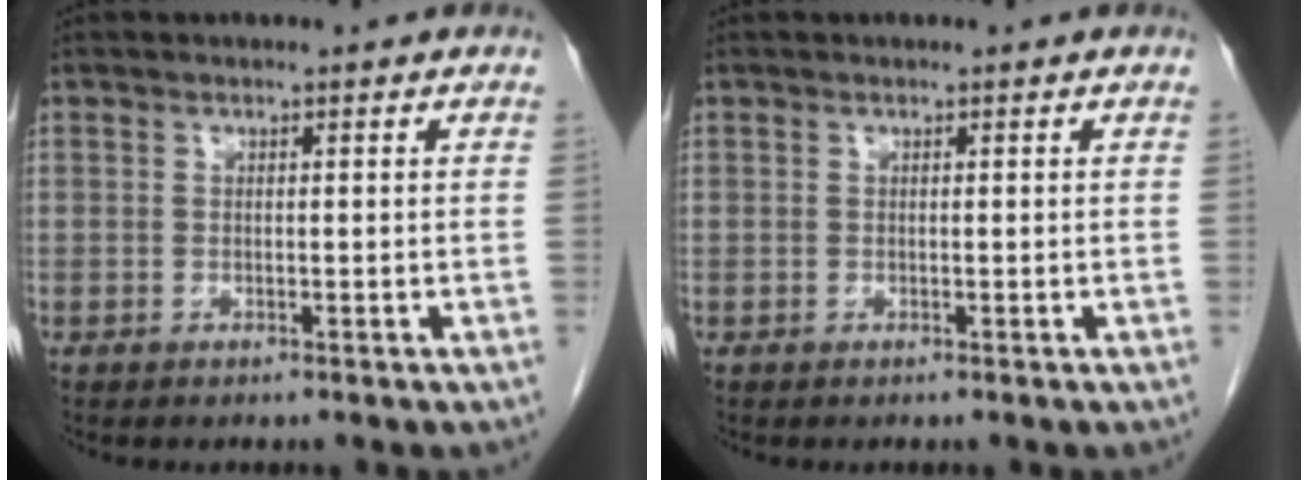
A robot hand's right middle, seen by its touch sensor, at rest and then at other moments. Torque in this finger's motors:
{"motor_torque": [0.27, -0.05, 0.09, 0.01]}